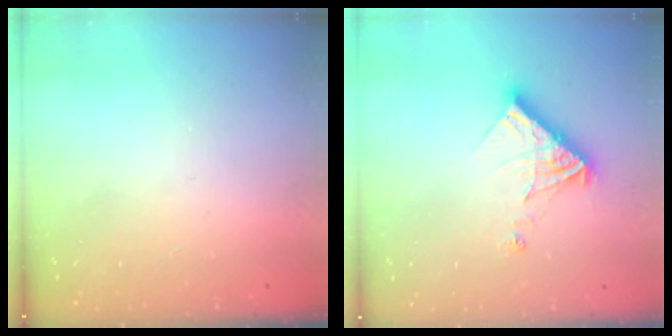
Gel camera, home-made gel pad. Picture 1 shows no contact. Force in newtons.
{"total": 12.6, "press": 12.6, "slide": 1.4}